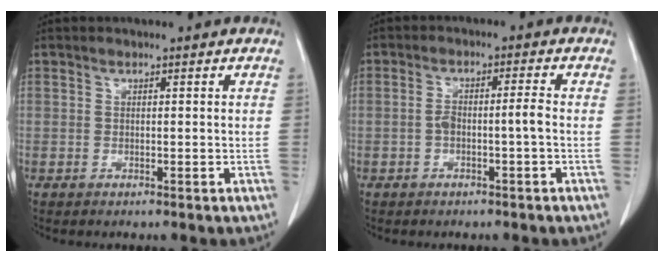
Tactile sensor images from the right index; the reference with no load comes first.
{"total": 3.2, "force": [-0.8, 0.3, 3.0], "torque": [-0.053, 0.015, -0.009]}